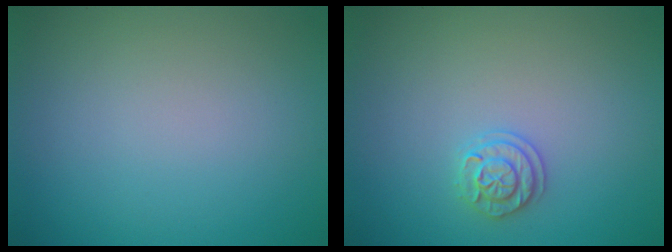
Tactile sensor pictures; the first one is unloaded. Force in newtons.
{"total": 1.8, "press": 1.8, "slide": 0.5}